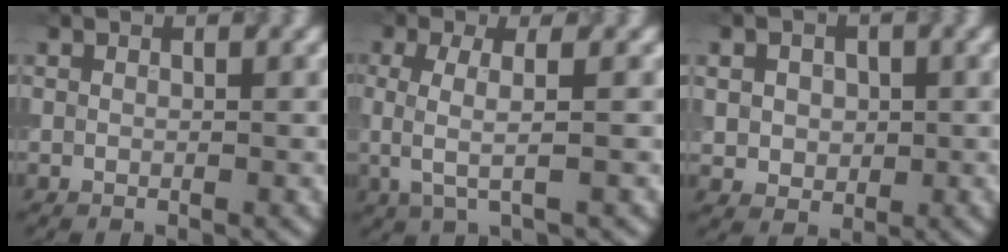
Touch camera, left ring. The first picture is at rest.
{"total": 3.4, "force": [-0.1, 1.0, 3.3], "torque": [-0.064, -0.003, -0.005]}
{"total": 3.0, "force": [0.4, 2.5, 1.6], "torque": [-0.031, 0.006, 0.000]}